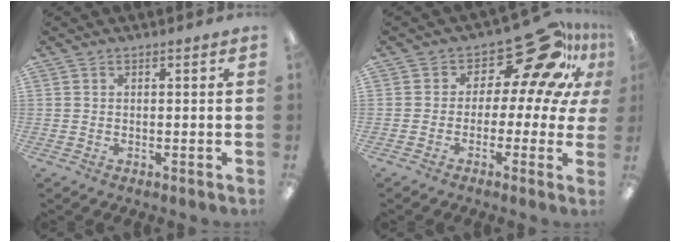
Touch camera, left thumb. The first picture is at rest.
{"total": 16.6, "force": [10.1, 7.1, 11.0], "torque": [-0.162, -0.077, 0.162]}